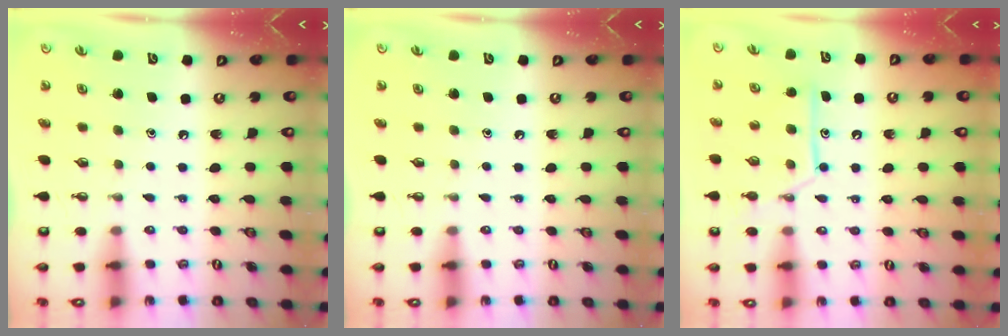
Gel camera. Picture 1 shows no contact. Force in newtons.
{"total": 0.0}
{"total": 11.2, "press": 11.2, "slide": 0.6}